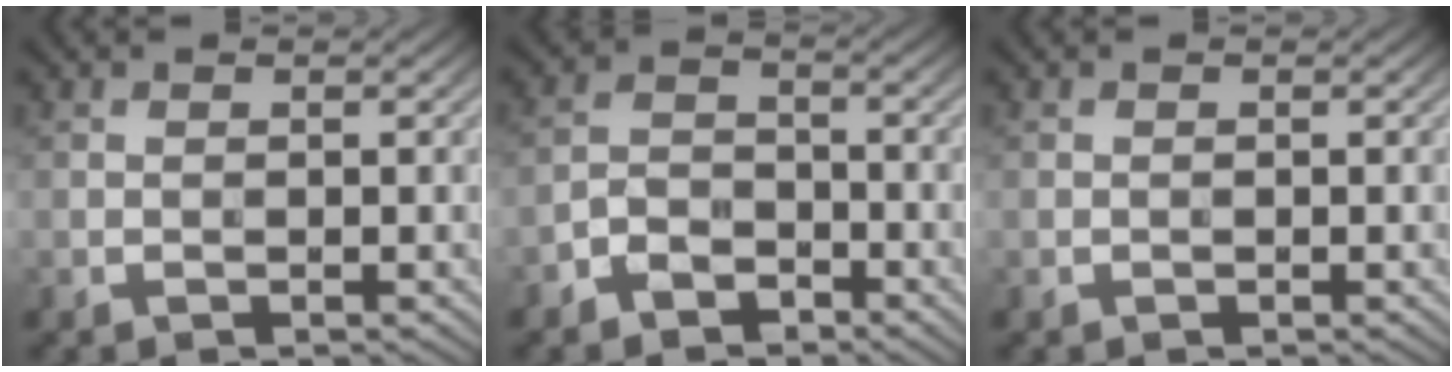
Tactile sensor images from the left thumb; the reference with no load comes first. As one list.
[{"total": 3.9, "force": [-2.8, 2.3, 1.5], "torque": [-0.027, 0.003, -0.065]}, {"total": 0.0}]